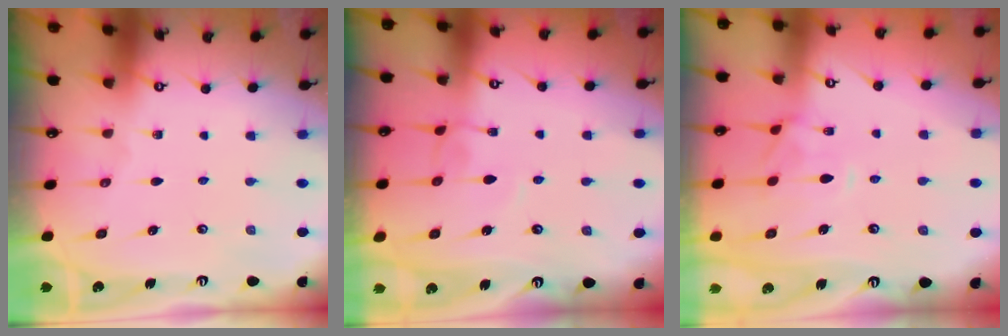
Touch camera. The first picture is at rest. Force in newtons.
{"total": 2.4, "press": 2.4, "slide": 0.3}
{"total": 1.8, "press": 1.5, "slide": 1.0}